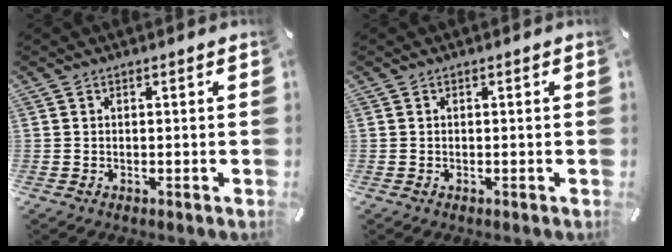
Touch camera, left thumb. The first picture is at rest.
{"total": 0.0}